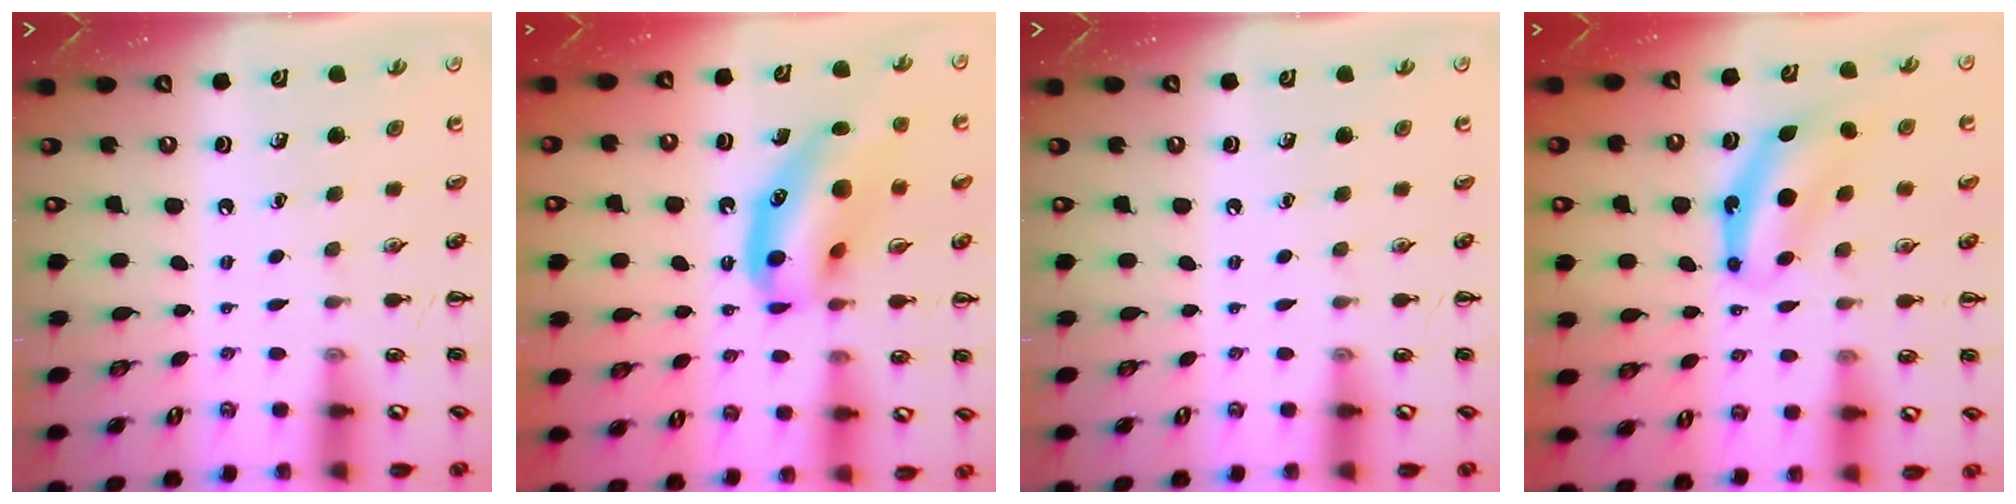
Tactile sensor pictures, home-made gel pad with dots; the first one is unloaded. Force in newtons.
{"total": 15.9, "press": 15.5, "slide": 3.7}
{"total": 0.0}
{"total": 7.4, "press": 7.4, "slide": 0.2}